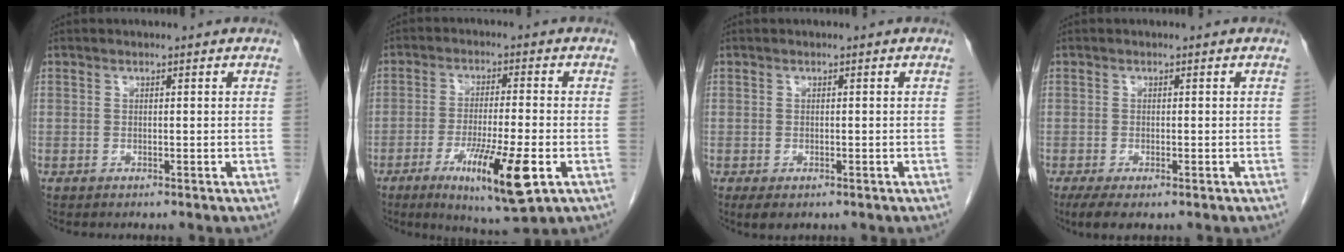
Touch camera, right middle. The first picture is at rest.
{"total": 11.8, "force": [-4.8, 1.0, 10.7], "torque": [-0.185, -0.030, -0.073]}
{"total": 2.5, "force": [-1.4, 1.3, 1.6], "torque": [-0.028, -0.005, -0.014]}
{"total": 4.8, "force": [-2.8, 1.3, 3.6], "torque": [-0.065, -0.015, -0.046]}